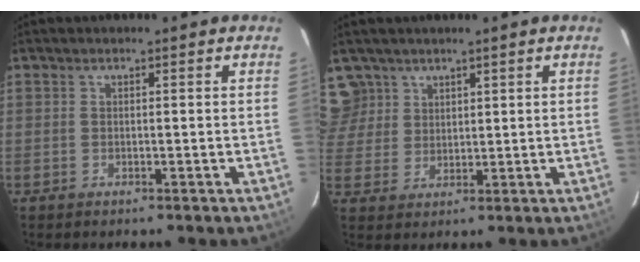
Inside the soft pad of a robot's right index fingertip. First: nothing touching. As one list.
[{"total": 7.5, "force": [5.0, 5.6, 0.8], "torque": [-0.016, 0.026, 0.108]}]